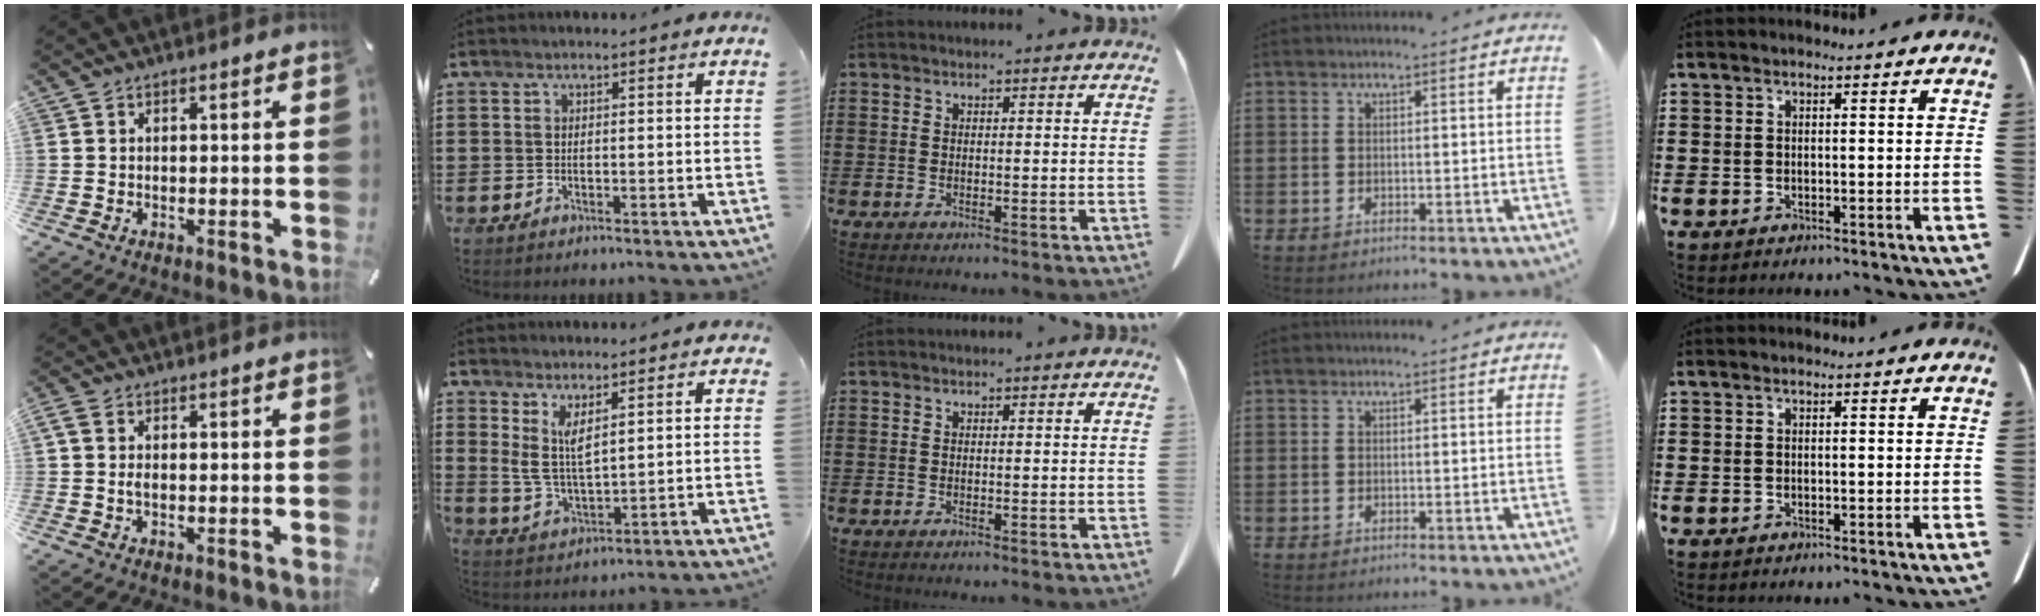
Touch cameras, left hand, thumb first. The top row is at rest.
{"thumb": {"total": 1.8, "force": [0.0, 0.9, 1.6], "torque": [-0.037, -0.002, -0.002]}, "index": {"total": 5.8, "force": [3.0, 2.4, 4.4], "torque": [-0.102, -0.004, 0.051]}}